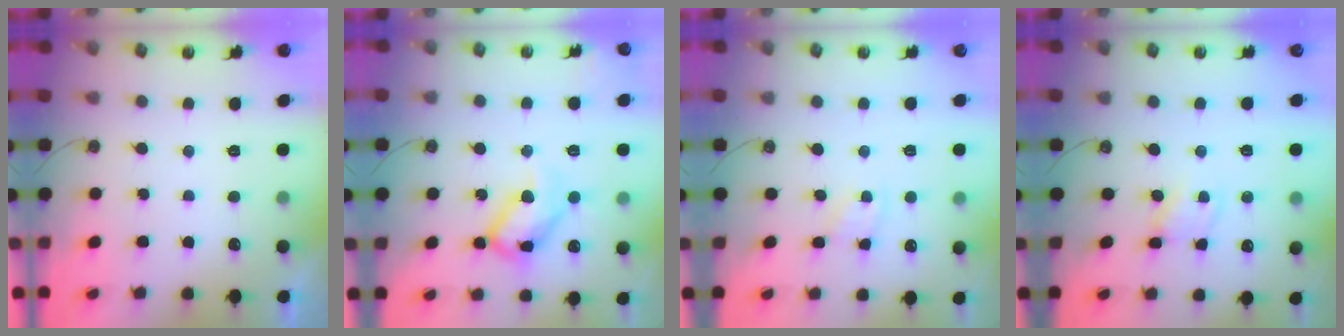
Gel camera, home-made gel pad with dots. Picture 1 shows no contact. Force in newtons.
{"total": 17.0, "press": 16.9, "slide": 2.0}
{"total": 3.4, "press": 3.4, "slide": 0.5}
{"total": 1.2, "press": 1.2, "slide": 0.2}